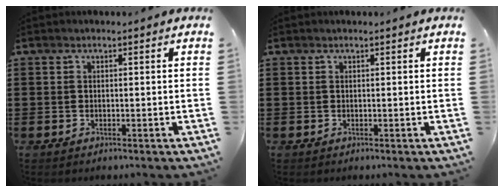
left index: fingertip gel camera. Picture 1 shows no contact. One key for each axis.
{"total": 0.0}